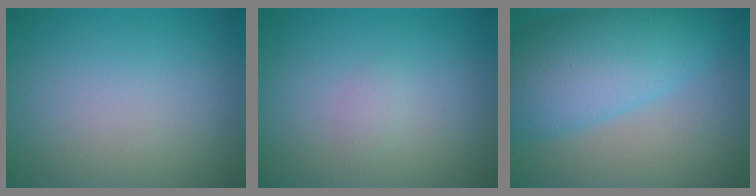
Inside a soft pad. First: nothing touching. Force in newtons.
{"total": 0.8, "press": 0.8, "slide": 0.1}
{"total": 7.9, "press": 7.9, "slide": 0.2}